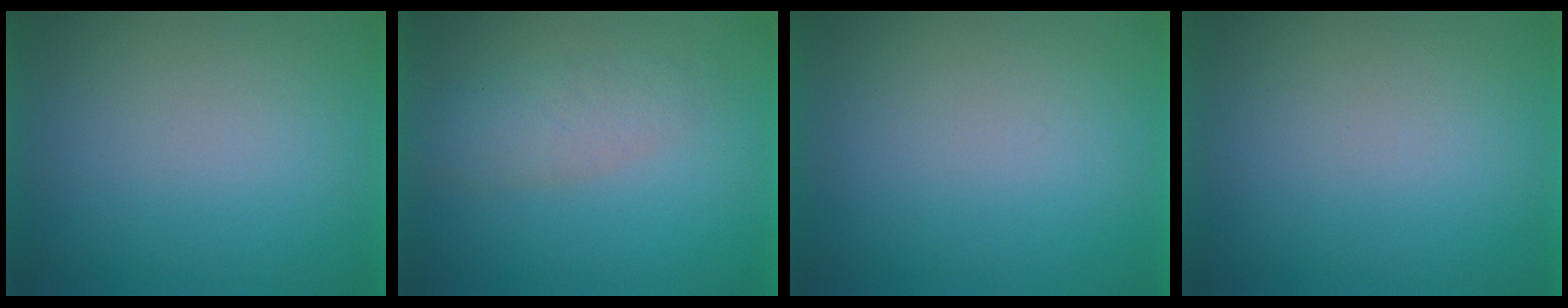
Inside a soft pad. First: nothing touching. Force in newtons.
{"total": 2.9}
{"total": 0.0}
{"total": 0.0}